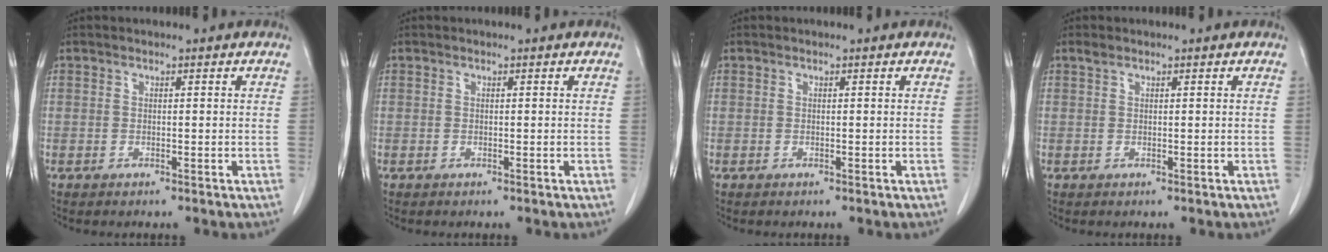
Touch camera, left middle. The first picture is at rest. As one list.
[{"total": 0.0}, {"total": 0.0}, {"total": 0.7, "force": [0.5, 0.2, 0.3], "torque": [-0.013, 0.008, 0.013]}]